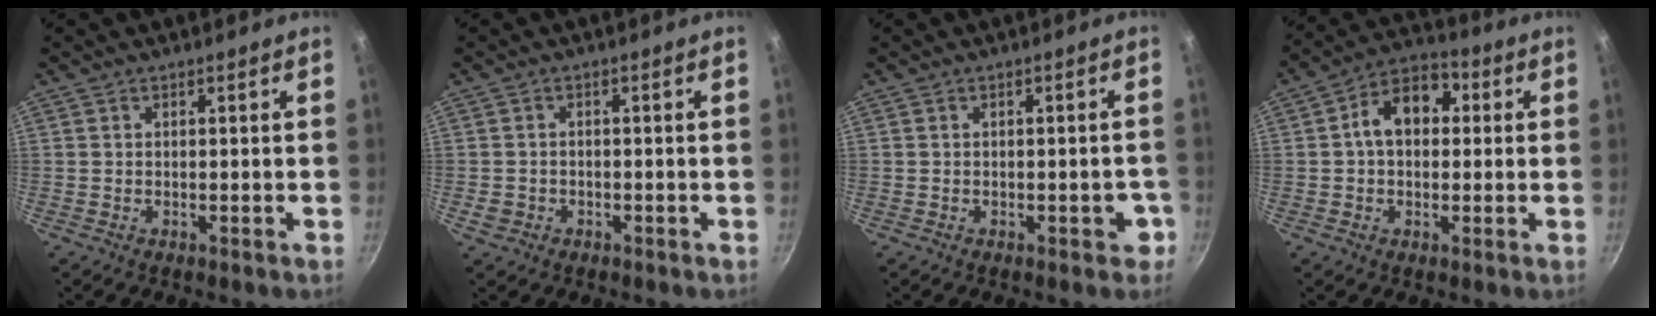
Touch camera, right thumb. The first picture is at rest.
{"total": 2.6, "force": [-1.0, 2.2, 1.1], "torque": [-0.018, 0.011, -0.010]}
{"total": 3.7, "force": [-1.4, 1.7, 3.0], "torque": [-0.017, 0.010, -0.019]}
{"total": 10.5, "force": [1.4, 7.5, 7.2], "torque": [-0.075, 0.028, 0.005]}